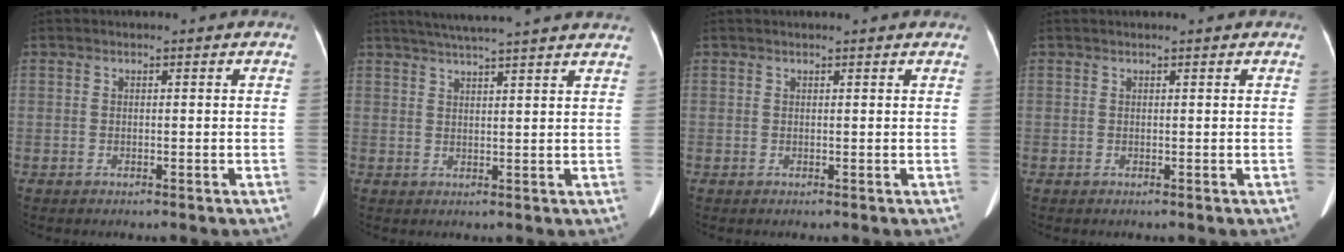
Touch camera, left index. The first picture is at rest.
{"total": 15.1, "force": [13.3, -0.1, 7.2], "torque": [-0.124, 0.026, 0.173]}
{"total": 3.8, "force": [3.5, 0.3, 1.4], "torque": [-0.018, 0.026, 0.037]}
{"total": 1.7, "force": [1.5, 0.1, 0.7], "torque": [-0.009, 0.021, 0.022]}